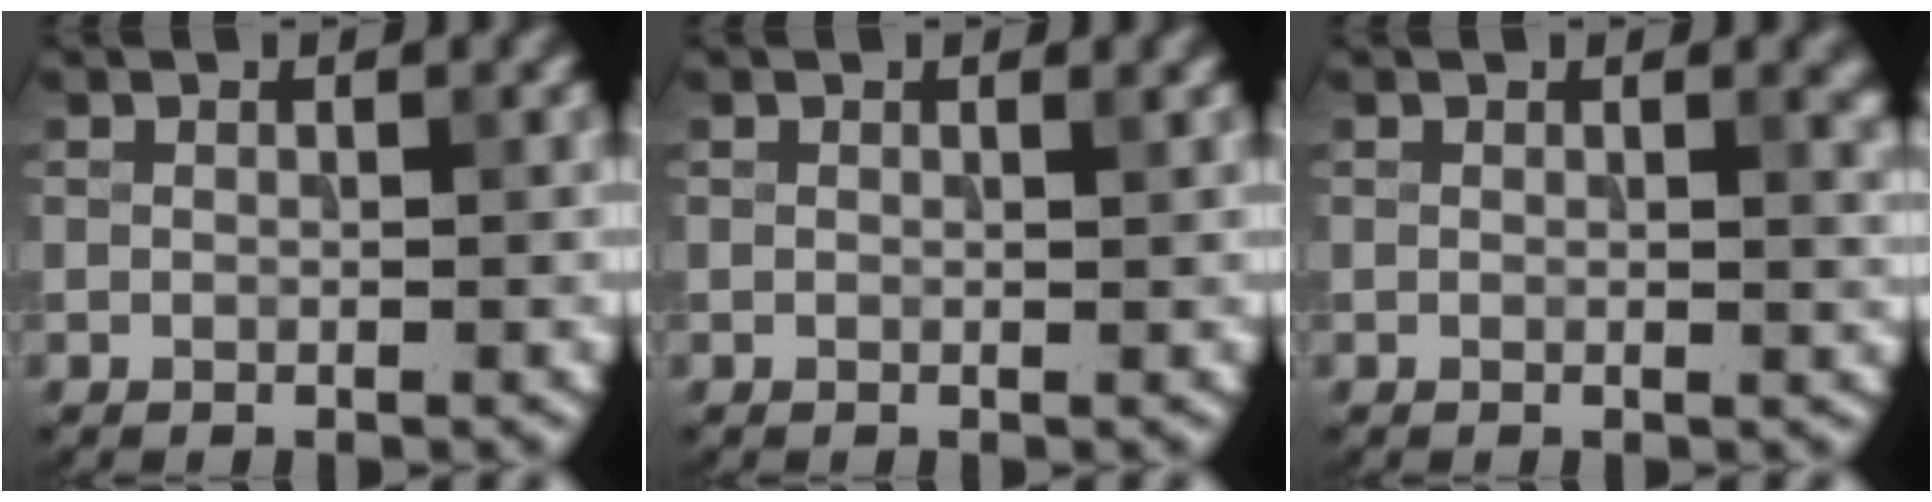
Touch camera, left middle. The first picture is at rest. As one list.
[{"total": 0.0}, {"total": 1.4, "force": [0.9, 0.4, 1.0], "torque": [-0.012, -0.005, 0.015]}]